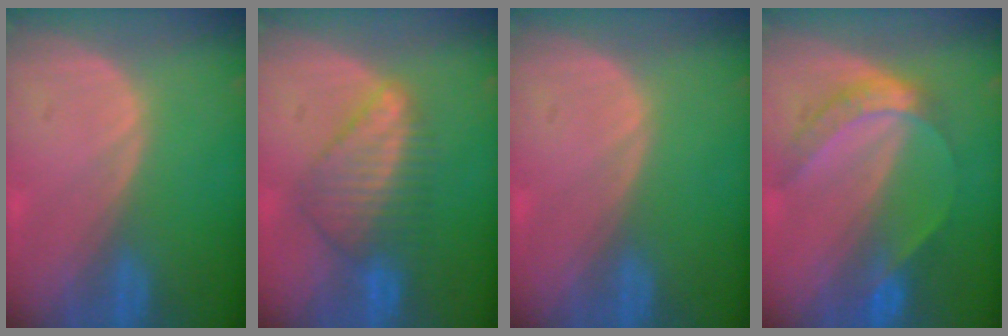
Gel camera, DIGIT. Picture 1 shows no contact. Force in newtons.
{"total": 7.2, "press": 6.9, "slide": 1.9}
{"total": 0.0}
{"total": 6.7, "press": 5.5, "slide": 3.9}